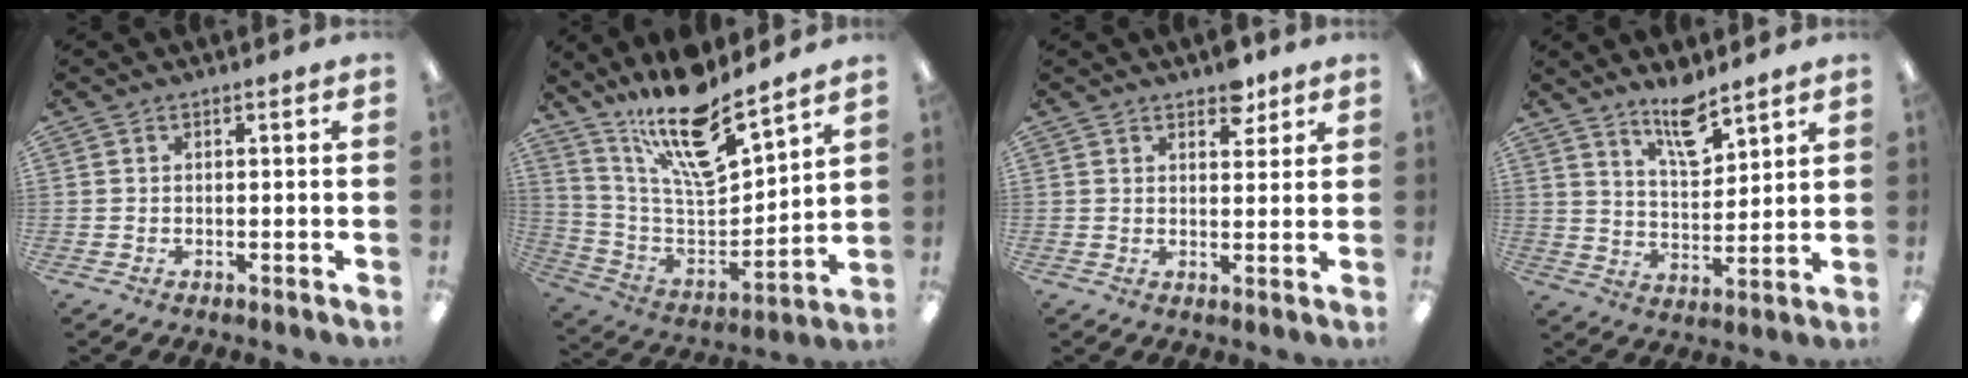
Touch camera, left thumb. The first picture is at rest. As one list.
[{"total": 17.2, "force": [13.7, 4.2, 9.5], "torque": [-0.174, -0.108, 0.234]}, {"total": 5.0, "force": [3.8, 2.5, 2.2], "torque": [-0.010, -0.020, 0.062]}, {"total": 9.8, "force": [7.7, 3.2, 5.1], "torque": [-0.071, -0.051, 0.131]}]